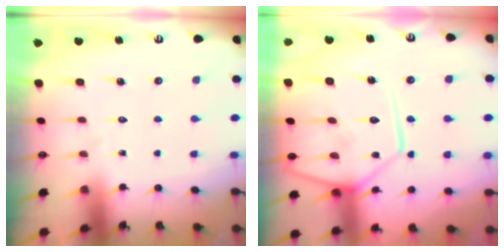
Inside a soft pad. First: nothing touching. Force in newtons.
{"total": 15.1, "press": 15.0, "slide": 1.6}